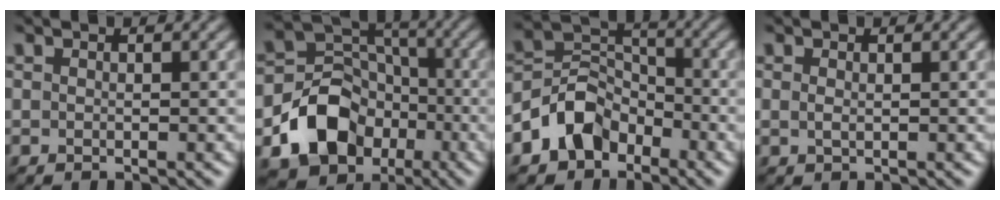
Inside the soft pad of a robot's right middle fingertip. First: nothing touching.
{"total": 9.4, "force": [-3.9, 7.3, 4.4], "torque": [-0.061, 0.000, -0.080]}
{"total": 5.8, "force": [-3.1, 4.2, 2.4], "torque": [-0.034, 0.006, -0.070]}
{"total": 0.8, "force": [0.1, 0.4, 0.7], "torque": [-0.016, -0.001, 0.001]}